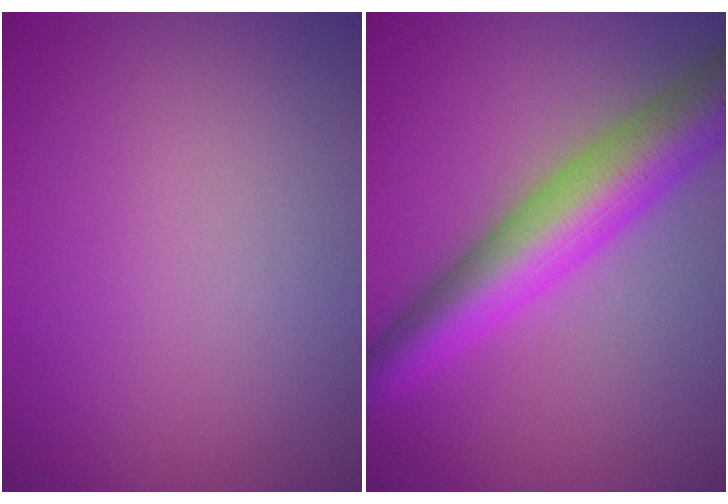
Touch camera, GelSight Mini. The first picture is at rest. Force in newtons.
{"total": 7.8, "press": 7.8, "slide": 0.2}